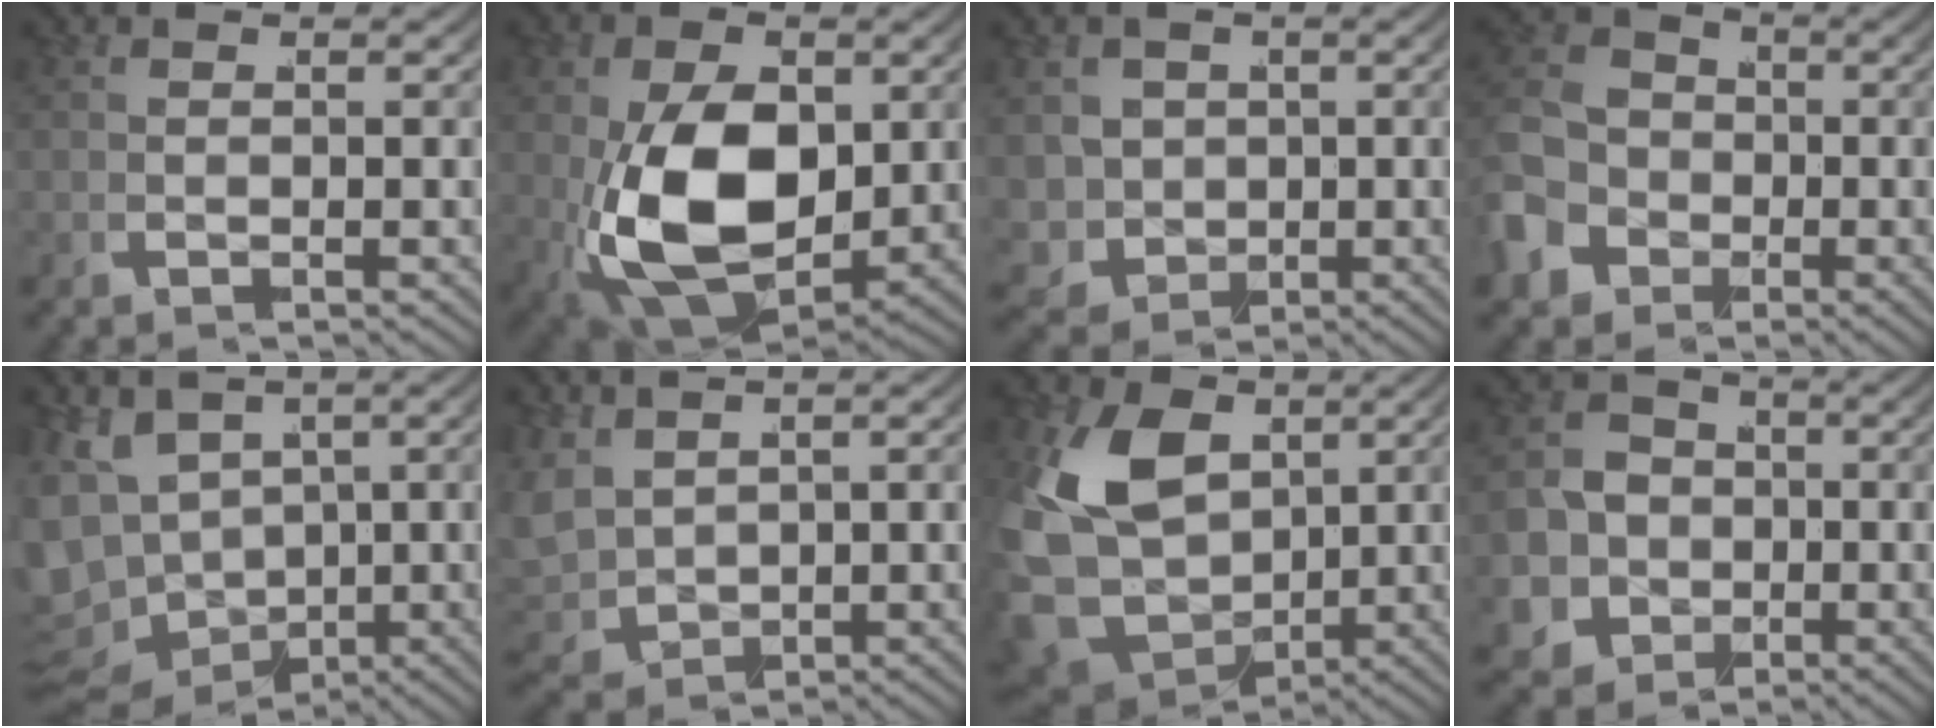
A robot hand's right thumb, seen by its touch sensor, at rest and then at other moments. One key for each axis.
{"total": 11.6, "fx": -1.6, "fy": 7.1, "fz": 9.1, "tx": -0.210, "ty": -0.052, "tz": -0.006}
{"total": 6.7, "fx": -0.9, "fy": 5.8, "fz": 3.1, "tx": -0.091, "ty": -0.058, "tz": 0.005}
{"total": 10.0, "fx": -2.7, "fy": 8.7, "fz": 4.2, "tx": -0.100, "ty": -0.027, "tz": -0.053}
{"total": 9.2, "fx": -1.1, "fy": 7.6, "fz": 5.1, "tx": -0.133, "ty": -0.042, "tz": -0.004}
{"total": 4.5, "fx": 1.1, "fy": 3.5, "fz": 2.7, "tx": -0.076, "ty": -0.022, "tz": 0.036}
{"total": 13.2, "fx": 0.2, "fy": 10.0, "fz": 8.6, "tx": -0.234, "ty": -0.053, "tz": 0.018}
{"total": 13.6, "fx": -3.6, "fy": 12.0, "fz": 5.2, "tx": -0.128, "ty": -0.056, "tz": -0.059}